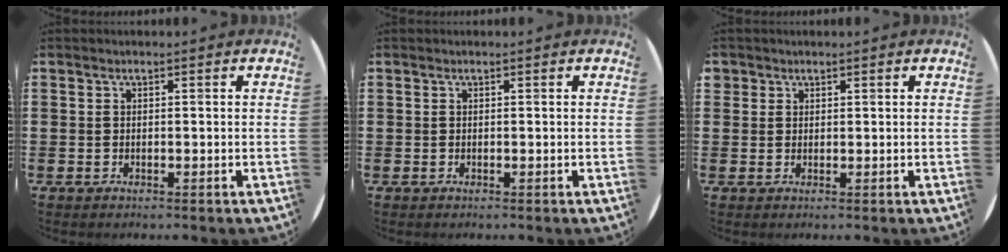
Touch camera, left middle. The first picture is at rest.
{"total": 0.0}
{"total": 1.1, "force": [0.9, 0.7, 0.0], "torque": [0.000, 0.003, 0.018]}